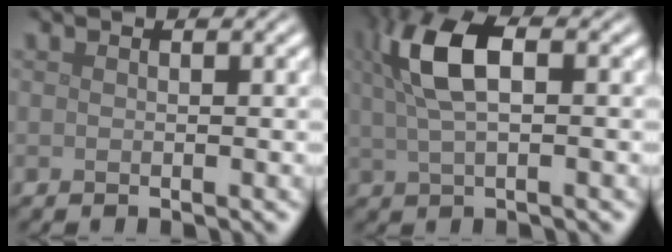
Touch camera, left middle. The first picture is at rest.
{"total": 6.2, "force": [1.7, 2.6, 5.4], "torque": [-0.111, 0.014, 0.028]}